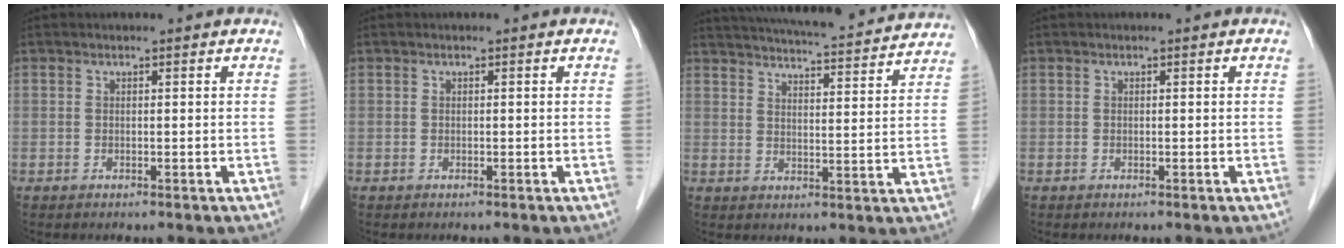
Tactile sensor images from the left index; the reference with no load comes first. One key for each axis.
{"total": 0.0}
{"total": 21.4, "fx": 20.0, "fy": 2.1, "fz": 7.3, "tx": -0.119, "ty": 0.000, "tz": 0.258}
{"total": 0.0}